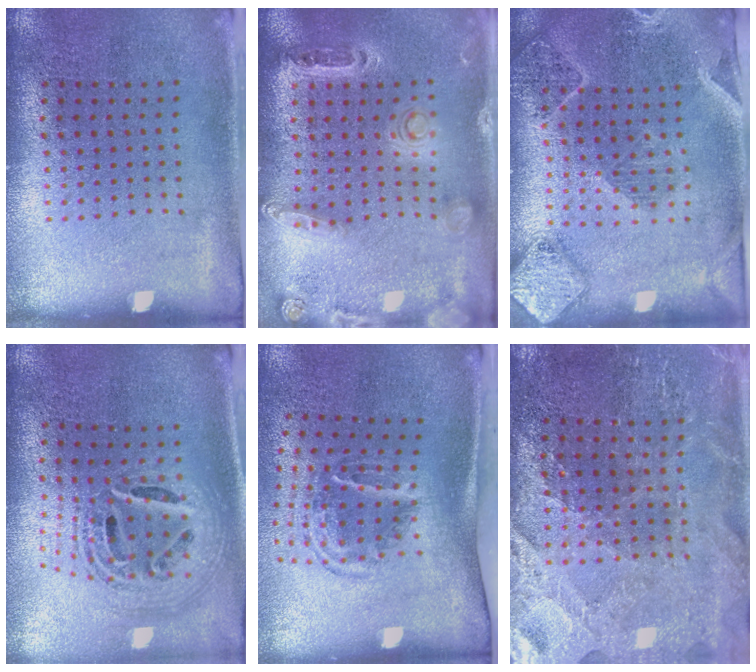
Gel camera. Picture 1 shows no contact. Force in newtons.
{"total": 1.4, "press": 1.4, "slide": 0.3}
{"total": 2.4, "press": 2.2, "slide": 0.8}
{"total": 2.3, "press": 1.7, "slide": 1.5}
{"total": 1.8, "press": 1.1, "slide": 1.4}
{"total": 2.6, "press": 2.6, "slide": 0.4}